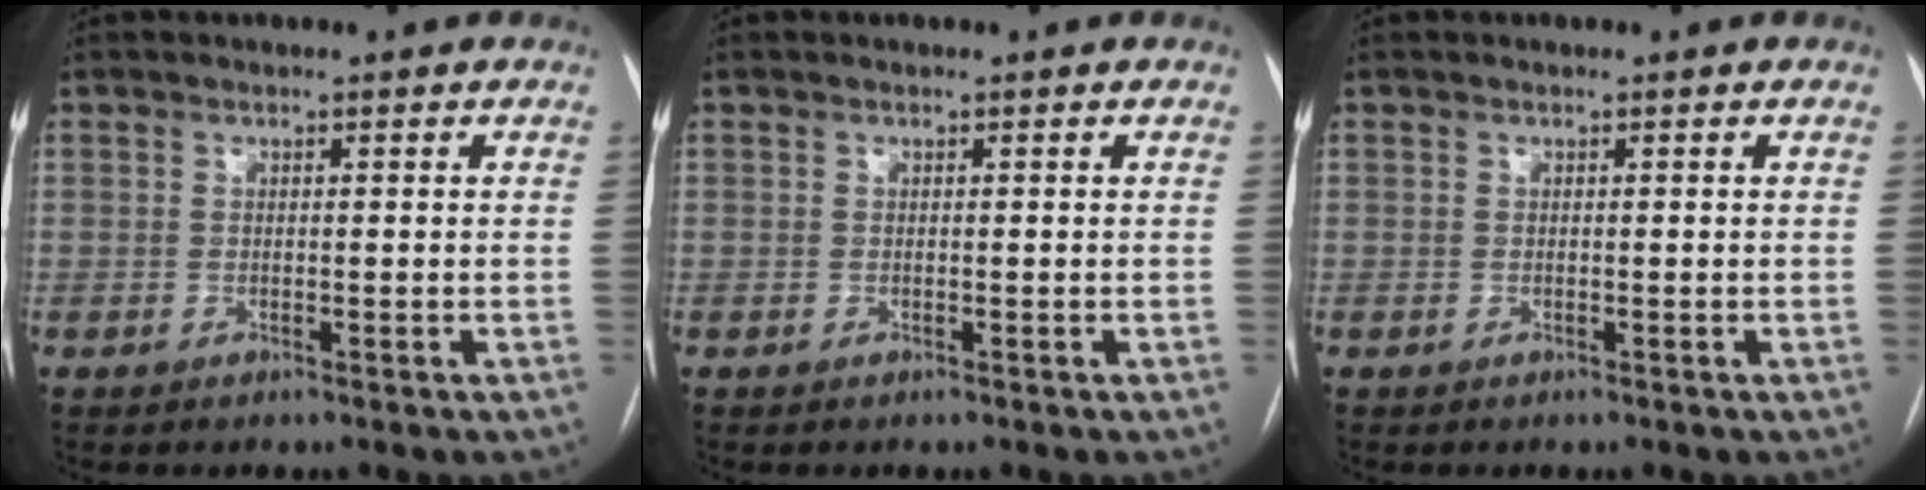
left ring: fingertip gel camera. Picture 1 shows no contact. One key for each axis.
{"total": 0.0}
{"total": 0.0}